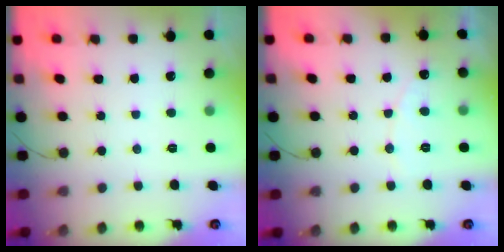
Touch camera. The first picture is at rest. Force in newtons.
{"total": 3.9, "press": 3.9, "slide": 0.2}